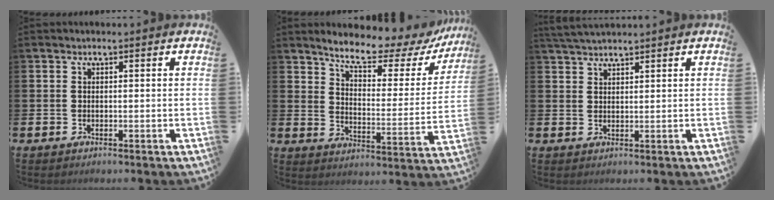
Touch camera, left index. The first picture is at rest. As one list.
[{"total": 8.6, "force": [7.6, 2.1, 3.4], "torque": [-0.092, -0.055, 0.128]}, {"total": 2.8, "force": [2.7, 0.3, 0.6], "torque": [-0.020, -0.006, 0.052]}]